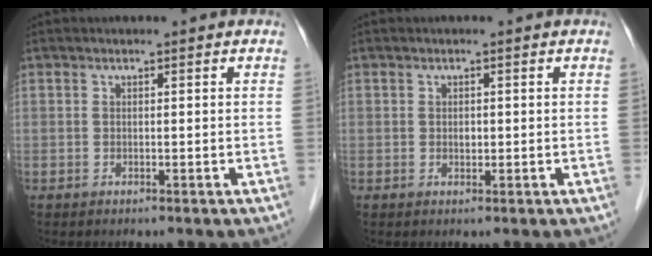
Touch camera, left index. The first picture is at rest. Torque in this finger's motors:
{"motor_torque": [0.09, 0.06, 0.00, 0.00]}